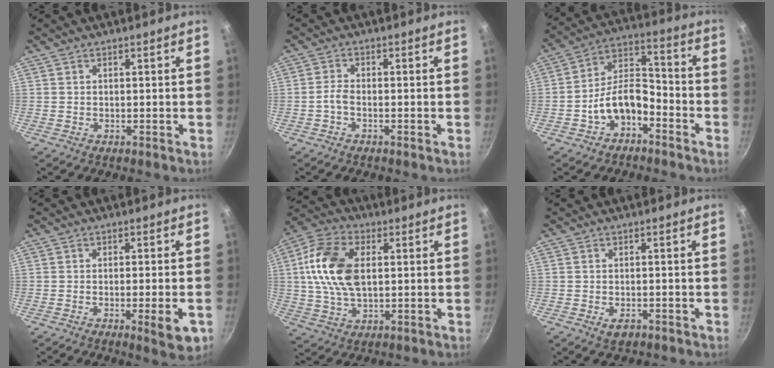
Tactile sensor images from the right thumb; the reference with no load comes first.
{"total": 2.0, "force": [-1.1, 0.8, 1.5], "torque": [-0.038, 0.013, -0.029]}
{"total": 10.4, "force": [-5.1, 6.2, 6.7], "torque": [-0.091, 0.067, -0.095]}
{"total": 6.5, "force": [-2.3, 1.3, 6.0], "torque": [-0.075, 0.001, -0.030]}
{"total": 14.5, "force": [2.0, 8.8, 11.3], "torque": [-0.202, 0.011, 0.028]}
{"total": 2.4, "force": [-1.1, 1.5, 1.6], "torque": [-0.026, 0.003, -0.015]}